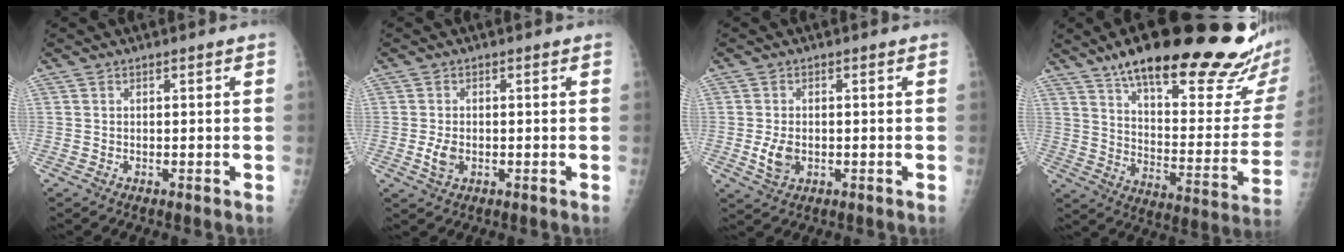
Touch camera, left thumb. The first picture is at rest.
{"total": 3.0, "force": [-0.6, 2.0, 2.2], "torque": [-0.044, -0.002, -0.009]}
{"total": 4.1, "force": [-0.7, 2.8, 3.0], "torque": [-0.055, -0.004, -0.007]}
{"total": 32.4, "force": [22.7, 7.9, 21.7], "torque": [-0.273, -0.079, 0.325]}